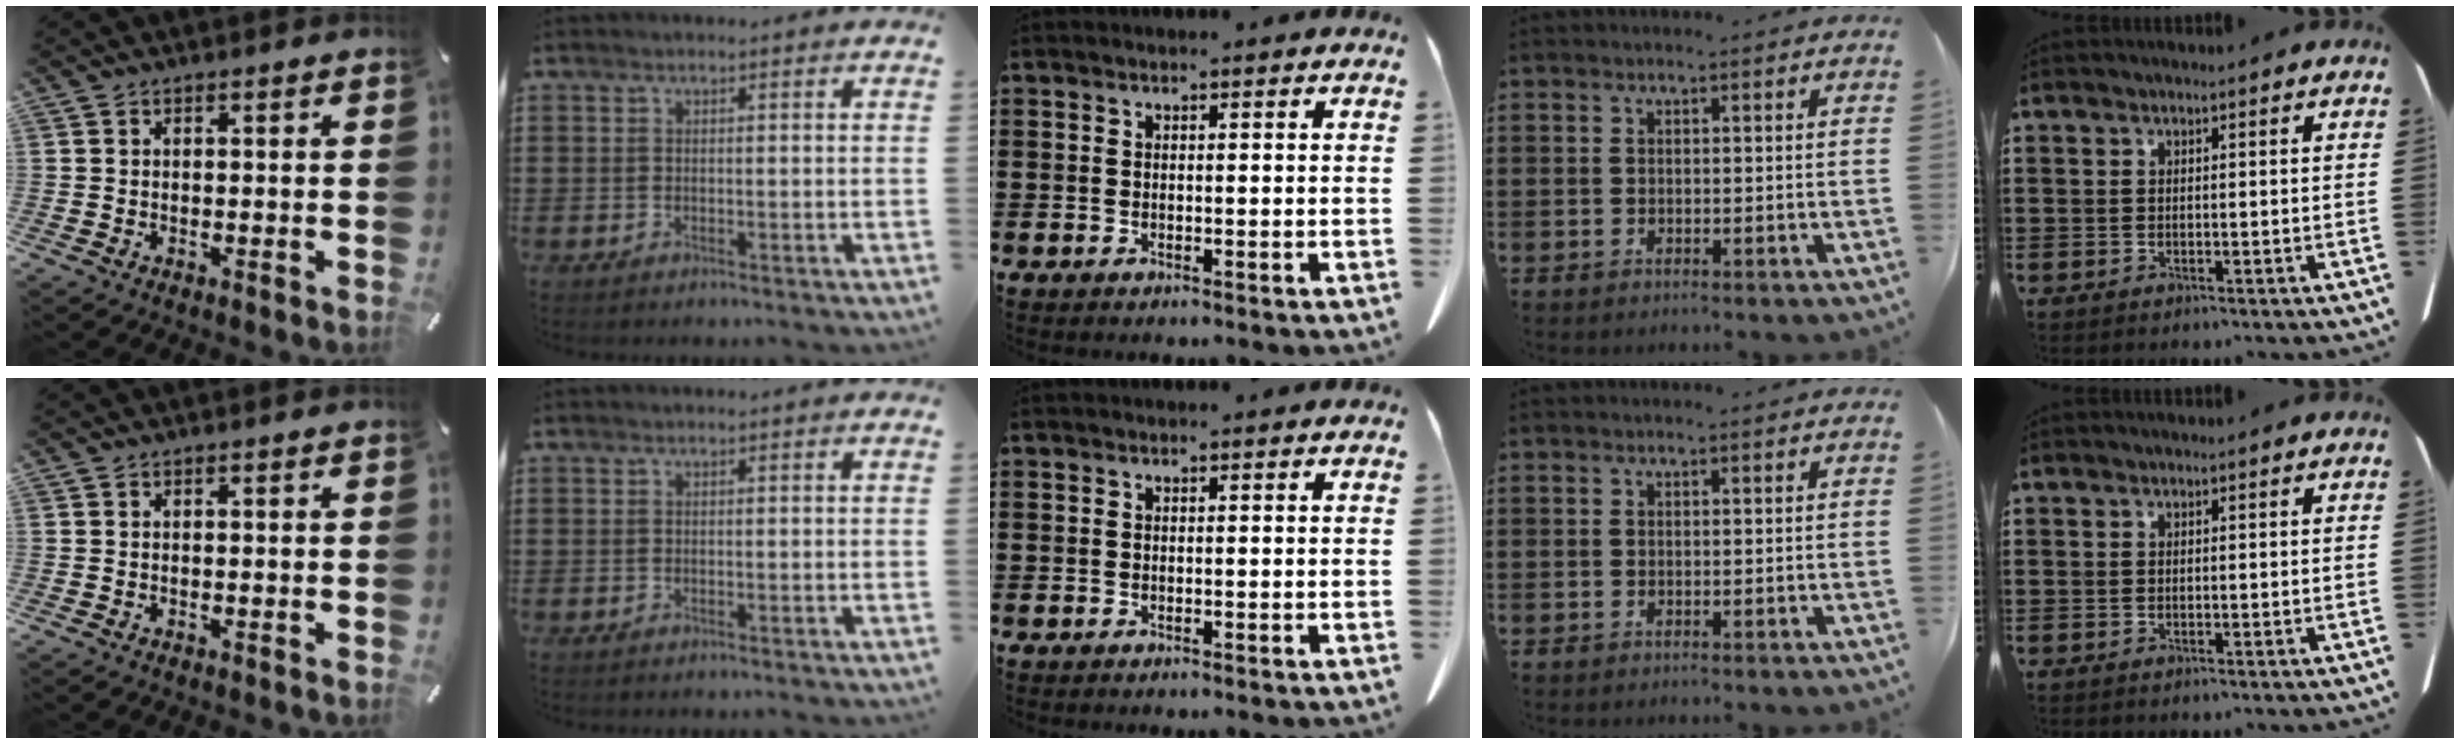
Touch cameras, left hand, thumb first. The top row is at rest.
{}